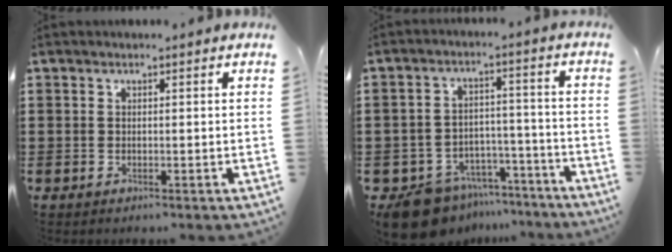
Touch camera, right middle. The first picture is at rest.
{"total": 9.4, "force": [-8.4, 3.7, 2.0], "torque": [-0.051, 0.034, -0.160]}